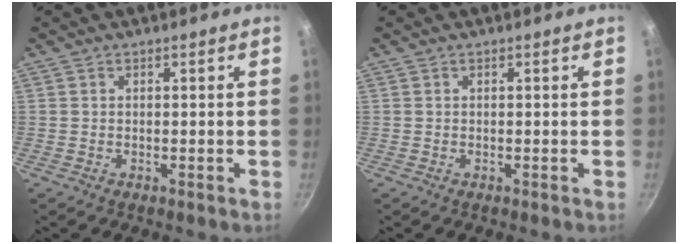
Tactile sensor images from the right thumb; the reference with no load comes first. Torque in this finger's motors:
{"motor_torque": [0.00, 0.00, 0.00, 0.00, 0.00]}